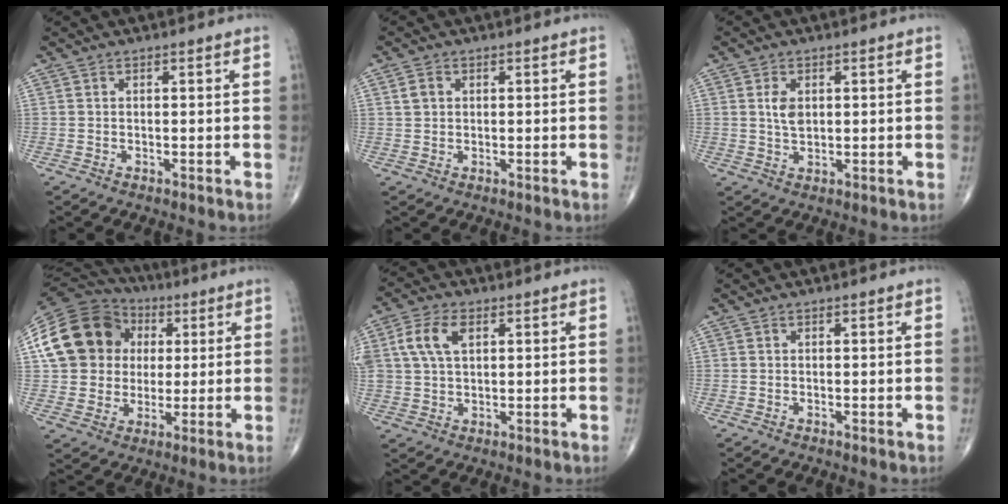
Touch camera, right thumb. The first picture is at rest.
{"total": 2.2, "force": [0.7, 1.8, 1.1], "torque": [-0.018, 0.002, 0.014]}
{"total": 3.7, "force": [0.9, 2.3, 2.7], "torque": [-0.044, -0.004, 0.019]}
{"total": 19.3, "force": [4.0, 16.5, 9.1], "torque": [-0.157, 0.031, 0.078]}
{"total": 8.0, "force": [2.6, 4.7, 5.9], "torque": [-0.120, 0.006, 0.050]}
{"total": 0.0}